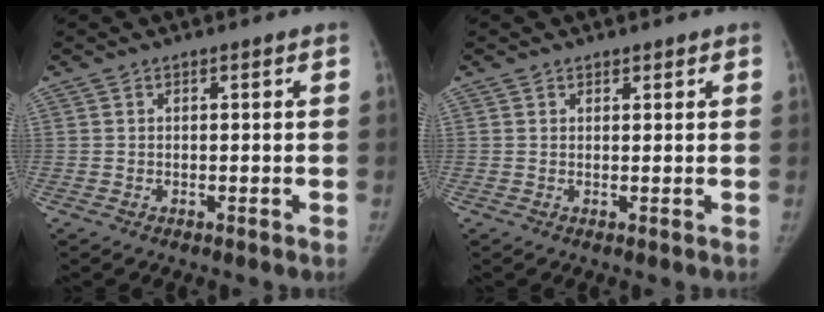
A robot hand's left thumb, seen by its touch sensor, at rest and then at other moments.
{"total": 0.9, "force": [0.7, 0.6, 0.0], "torque": [0.017, -0.004, 0.006]}